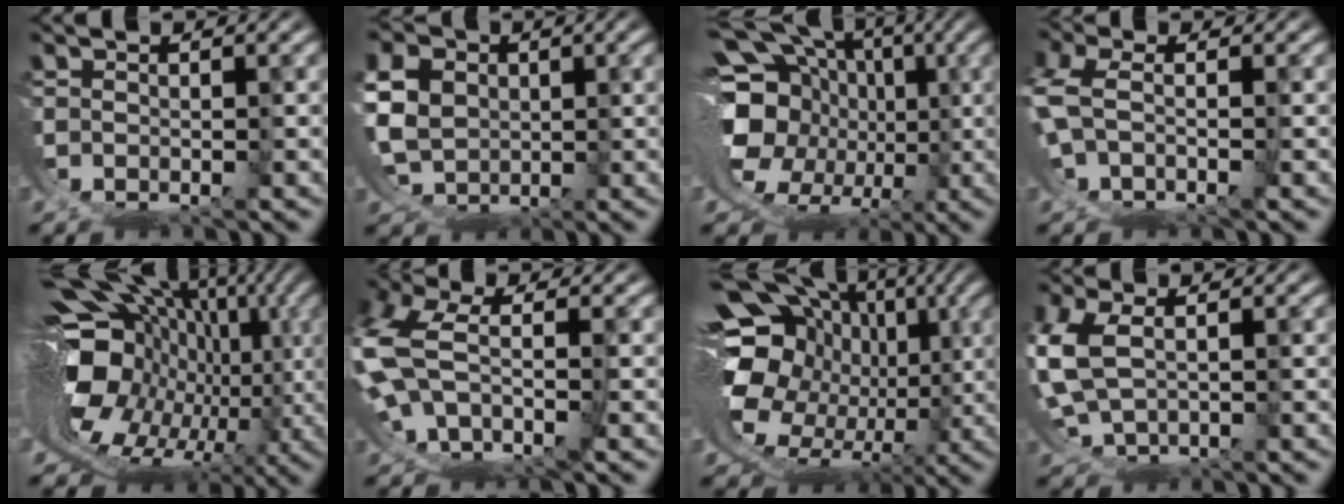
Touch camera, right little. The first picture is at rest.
{"total": 6.8, "force": [0.3, 5.8, 3.6], "torque": [-0.104, -0.042, 0.026]}
{"total": 15.0, "force": [0.9, 11.6, 9.5], "torque": [-0.180, -0.040, 0.020]}
{"total": 2.6, "force": [-0.3, 0.7, 2.5], "torque": [-0.061, -0.006, 0.002]}
{"total": 18.6, "force": [0.0, 12.5, 13.7], "torque": [-0.223, -0.048, 0.023]}
{"total": 6.1, "force": [-0.7, 4.3, 4.3], "torque": [-0.126, -0.016, -0.009]}
{"total": 18.3, "force": [0.2, 14.2, 11.5], "torque": [-0.209, -0.046, 0.015]}
{"total": 3.2, "force": [0.7, 1.7, 2.6], "torque": [-0.076, -0.009, 0.029]}